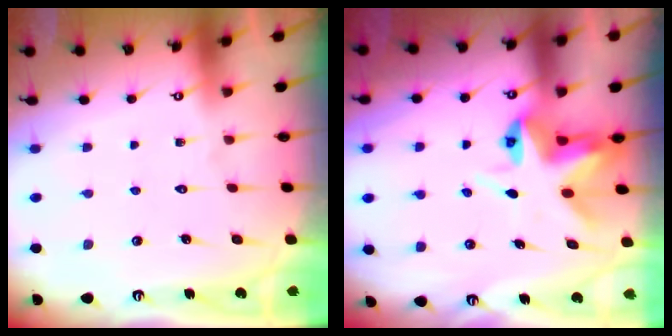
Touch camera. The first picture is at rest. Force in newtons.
{"total": 6.6, "press": 6.6, "slide": 0.5}